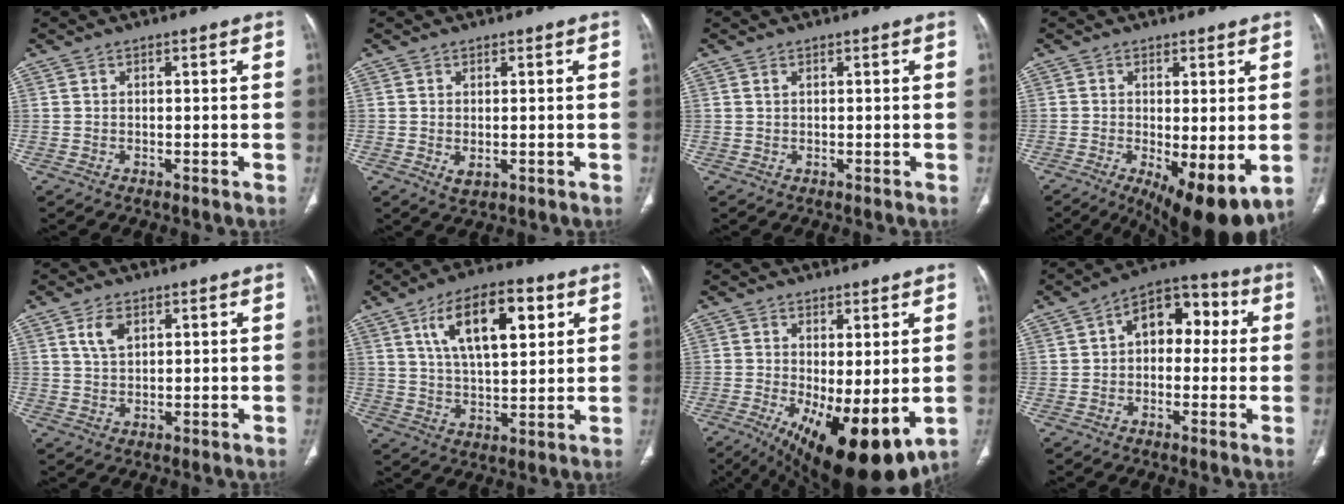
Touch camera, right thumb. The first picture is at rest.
{"total": 2.2, "force": [-0.3, 1.2, 1.8], "torque": [-0.032, -0.005, 0.003]}
{"total": 0.6, "force": [0.4, 0.2, 0.4], "torque": [-0.010, 0.004, 0.009]}
{"total": 12.0, "force": [-3.2, 4.0, 10.9], "torque": [-0.166, -0.025, -0.038]}
{"total": 4.0, "force": [1.9, 2.2, 2.7], "torque": [-0.049, -0.005, 0.041]}
{"total": 15.2, "force": [6.1, 6.6, 12.2], "torque": [-0.179, -0.012, 0.105]}
{"total": 15.6, "force": [-3.9, 5.8, 14.0], "torque": [-0.213, -0.028, -0.038]}
{"total": 10.8, "force": [1.6, 7.1, 8.0], "torque": [-0.076, 0.033, 0.011]}